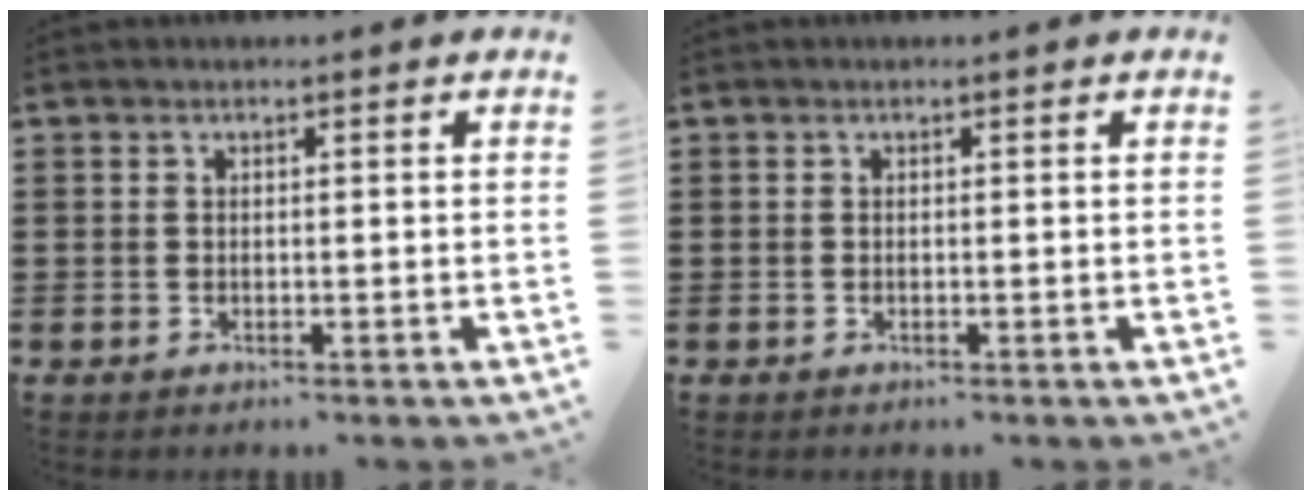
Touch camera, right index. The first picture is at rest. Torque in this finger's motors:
{"motor_torque": [0.00, 0.00, 0.00, -0.01]}